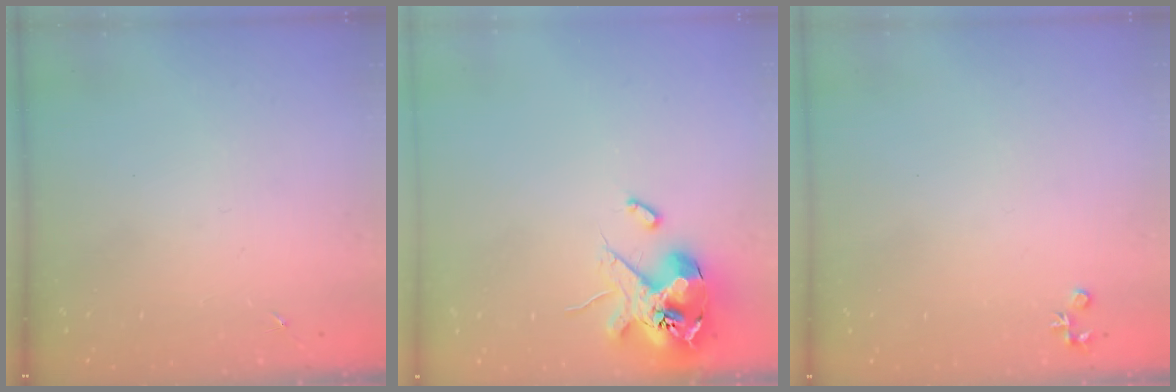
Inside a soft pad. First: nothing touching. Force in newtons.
{"total": 14.7, "press": 14.5, "slide": 2.1}
{"total": 3.7, "press": 3.6, "slide": 0.4}